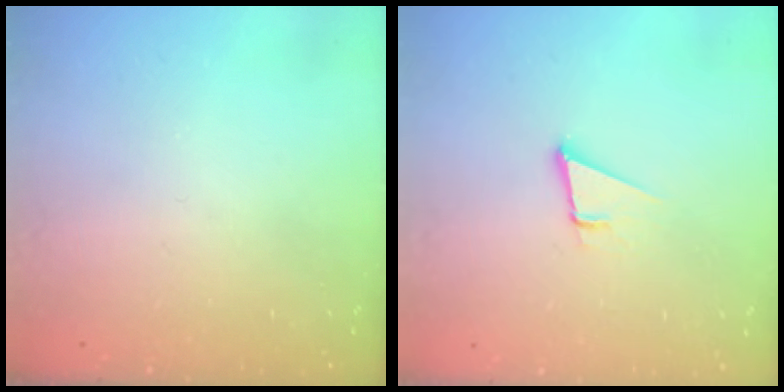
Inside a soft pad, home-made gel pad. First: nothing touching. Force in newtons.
{"total": 3.7, "press": 2.9, "slide": 2.2}